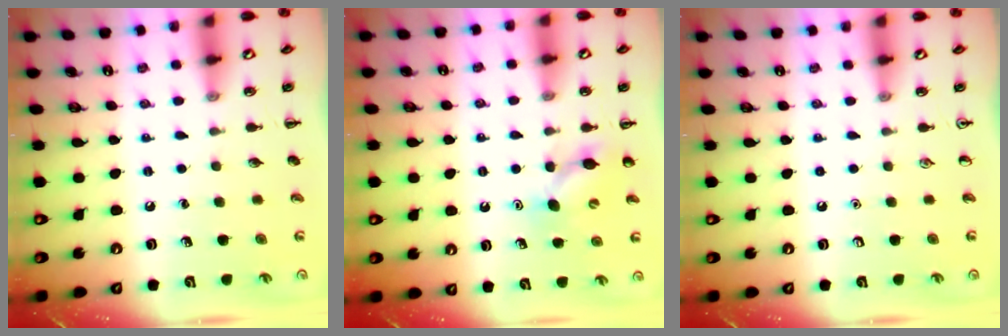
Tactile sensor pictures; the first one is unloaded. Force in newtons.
{"total": 6.8, "press": 6.7, "slide": 1.3}
{"total": 0.0}